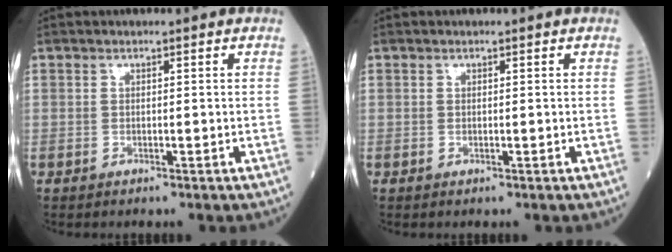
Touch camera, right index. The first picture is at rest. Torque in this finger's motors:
{"motor_torque": [0.02, 0.02, 0.00, -0.01]}